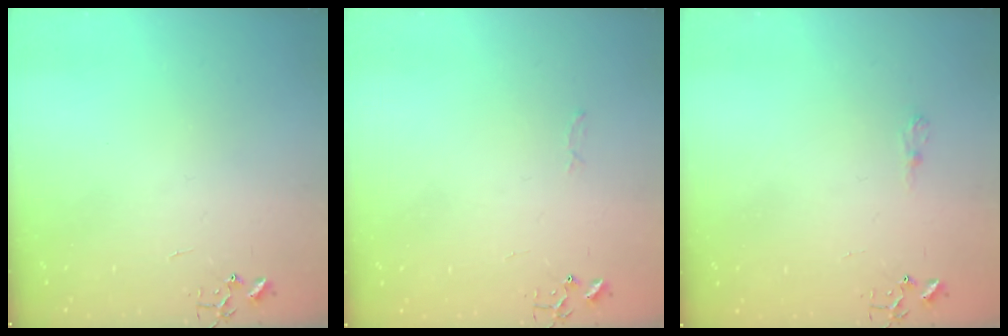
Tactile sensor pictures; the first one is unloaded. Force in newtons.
{"total": 2.8, "press": 2.8, "slide": 0.4}
{"total": 6.5, "press": 6.5, "slide": 0.6}